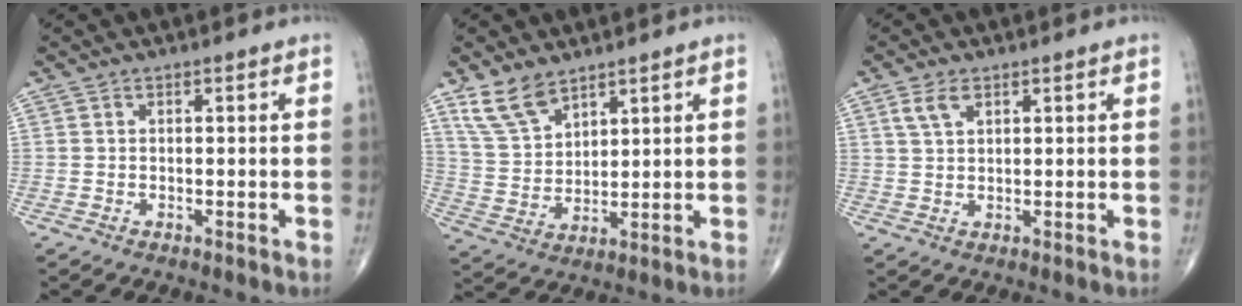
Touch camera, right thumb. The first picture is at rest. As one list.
[{"total": 8.3, "force": [6.0, 4.1, 4.0], "torque": [-0.065, -0.027, 0.130]}, {"total": 3.4, "force": [1.8, 1.7, 2.3], "torque": [-0.045, 0.001, 0.039]}]